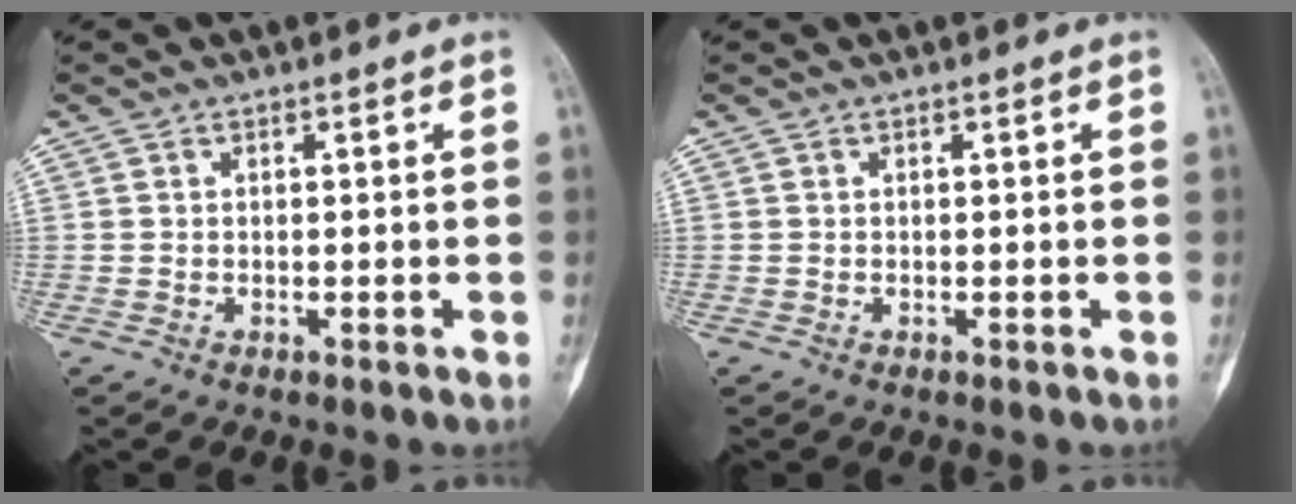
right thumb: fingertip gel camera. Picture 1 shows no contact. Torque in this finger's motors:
{"motor_torque": [-0.02, 0.01, 0.00, 0.00, 0.01]}